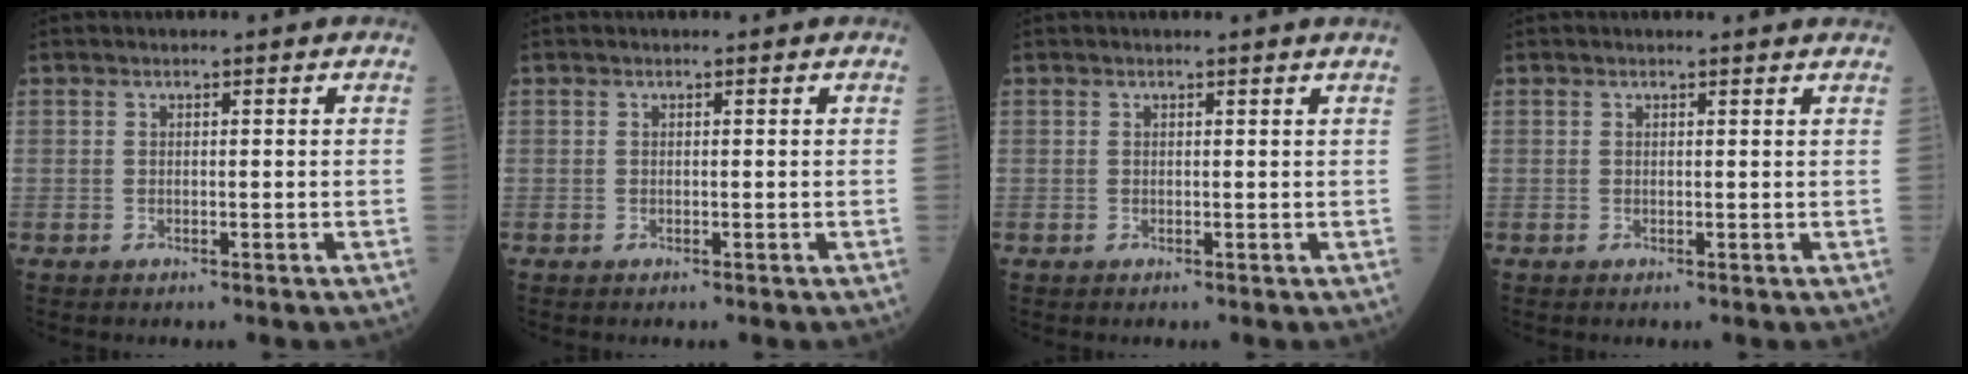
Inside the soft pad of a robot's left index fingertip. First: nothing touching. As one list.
[{"total": 0.0}, {"total": 1.1, "force": [1.0, -0.4, 0.3], "torque": [-0.011, -0.005, 0.015]}, {"total": 3.1, "force": [3.0, -0.1, 0.8], "torque": [-0.012, 0.004, 0.025]}]